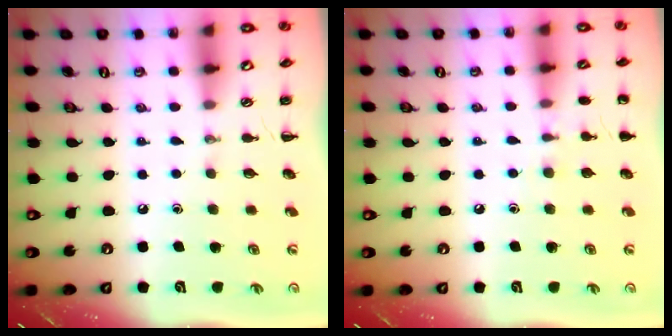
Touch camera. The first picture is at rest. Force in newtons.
{"total": 5.1, "press": 4.9, "slide": 1.5}